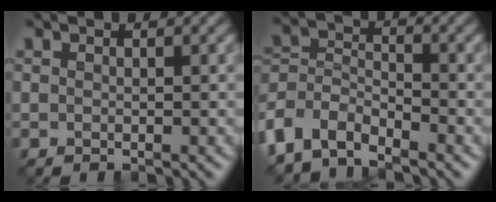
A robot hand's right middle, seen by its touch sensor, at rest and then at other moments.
{"total": 5.3, "force": [-4.1, 2.6, 2.1], "torque": [-0.044, -0.001, -0.091]}